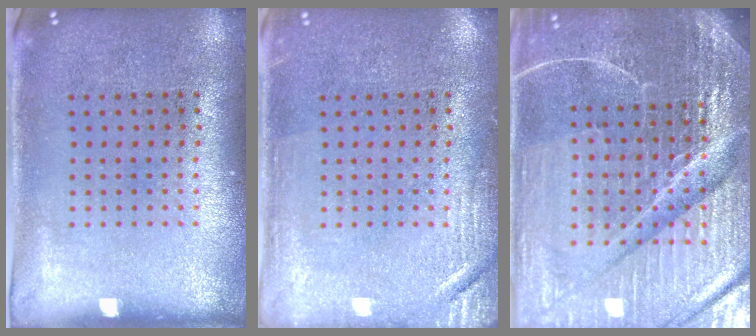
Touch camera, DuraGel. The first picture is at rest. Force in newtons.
{"total": 2.3, "press": 2.2, "slide": 0.4}
{"total": 6.8, "press": 6.0, "slide": 3.1}